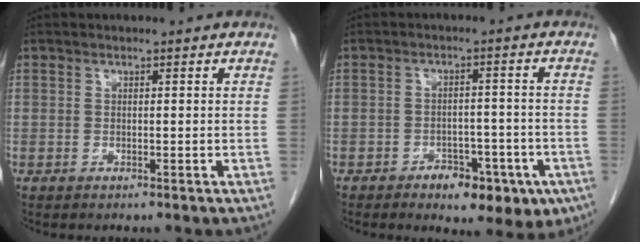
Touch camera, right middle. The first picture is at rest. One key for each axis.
{"total": 8.8, "fx": -4.9, "fy": 4.3, "fz": 5.9, "tx": -0.060, "ty": 0.010, "tz": -0.062}